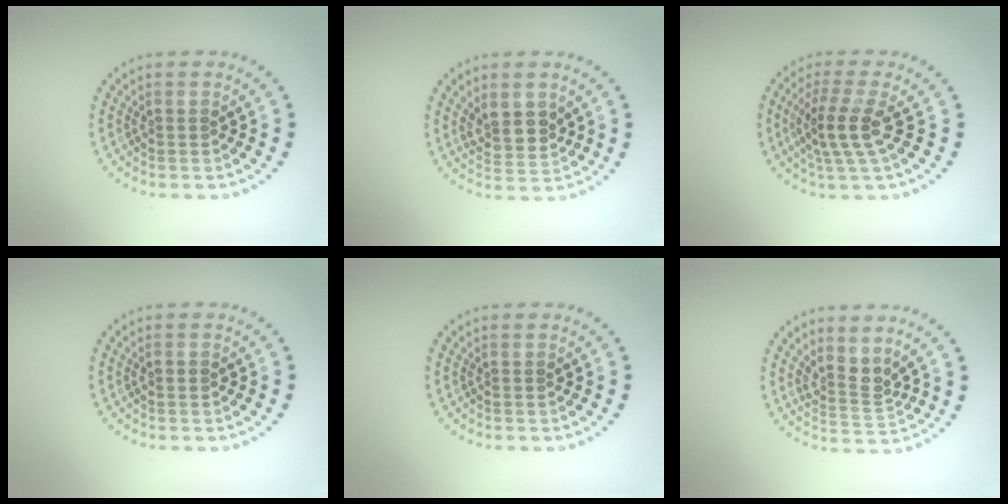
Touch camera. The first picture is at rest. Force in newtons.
{"total": 2.8, "press": 2.5, "slide": 1.1}
{"total": 3.5, "press": 2.8, "slide": 2.0}
{"total": 0.8, "press": 0.8, "slide": 0.2}
{"total": 0.0}
{"total": 2.6, "press": 1.8, "slide": 1.8}